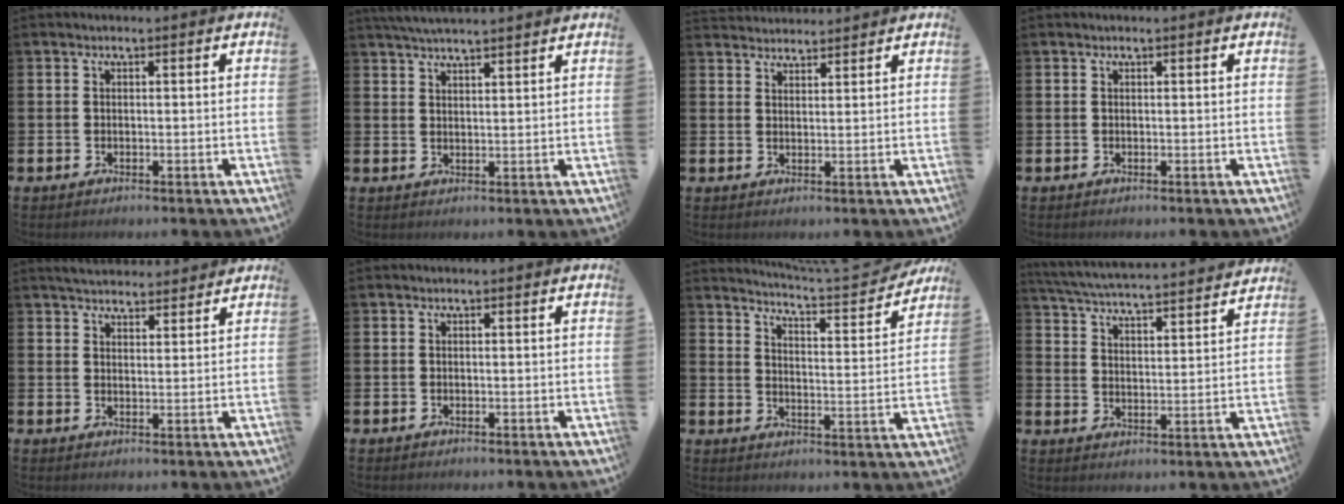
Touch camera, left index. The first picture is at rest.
{"total": 3.7, "force": [3.6, -0.2, 0.8], "torque": [-0.018, -0.009, 0.065]}
{"total": 2.8, "force": [2.7, 0.4, -0.2], "torque": [-0.001, -0.011, 0.051]}
{"total": 0.0}
{"total": 4.0, "force": [3.9, 0.8, 0.3], "torque": [-0.014, -0.017, 0.072]}
{"total": 0.0}
{"total": 5.1, "force": [5.0, -0.6, 1.0], "torque": [-0.032, -0.049, 0.081]}
{"total": 5.5, "force": [5.4, 0.2, 1.0], "torque": [-0.043, -0.045, 0.091]}